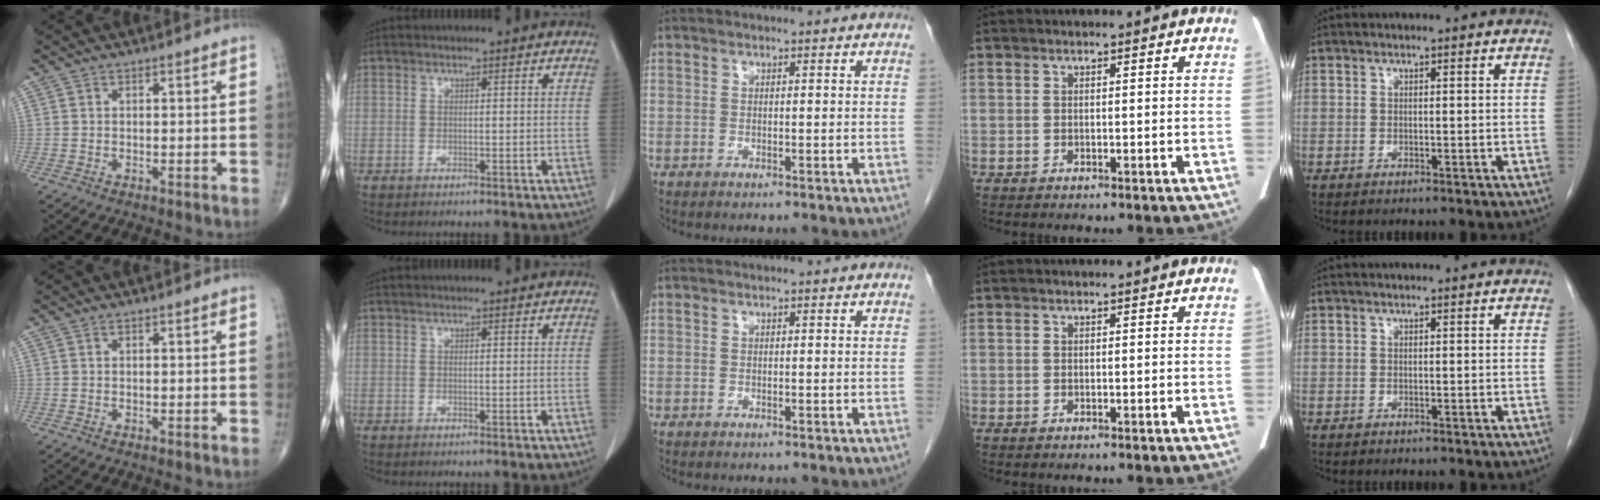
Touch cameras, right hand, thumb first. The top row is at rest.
{}